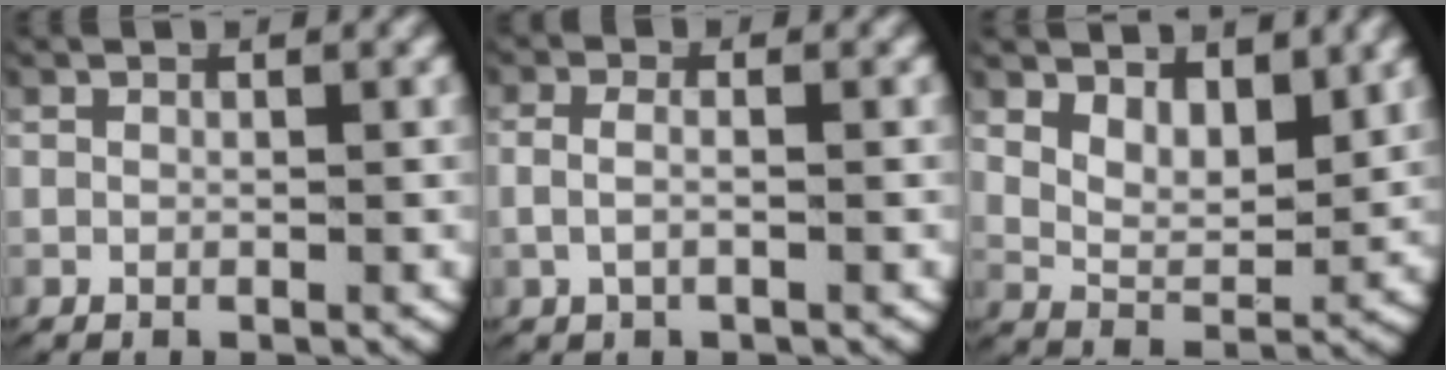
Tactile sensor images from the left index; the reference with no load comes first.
{"total": 2.0, "force": [-0.4, 0.9, 1.8], "torque": [-0.050, -0.007, -0.003]}
{"total": 4.9, "force": [2.7, 2.9, 2.9], "torque": [-0.052, -0.013, 0.046]}